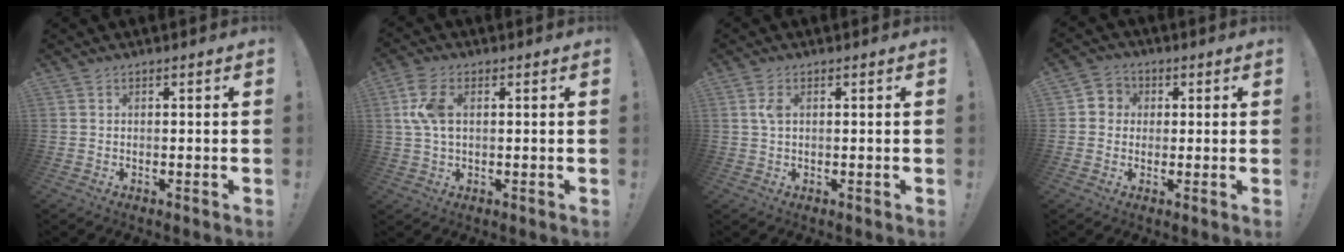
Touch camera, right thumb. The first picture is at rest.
{"total": 8.1, "force": [1.5, 4.9, 6.3], "torque": [-0.136, 0.006, 0.029]}
{"total": 2.7, "force": [0.7, 1.4, 2.2], "torque": [-0.045, 0.006, 0.011]}
{"total": 4.7, "force": [-0.4, 4.5, 1.3], "torque": [-0.023, 0.012, -0.006]}